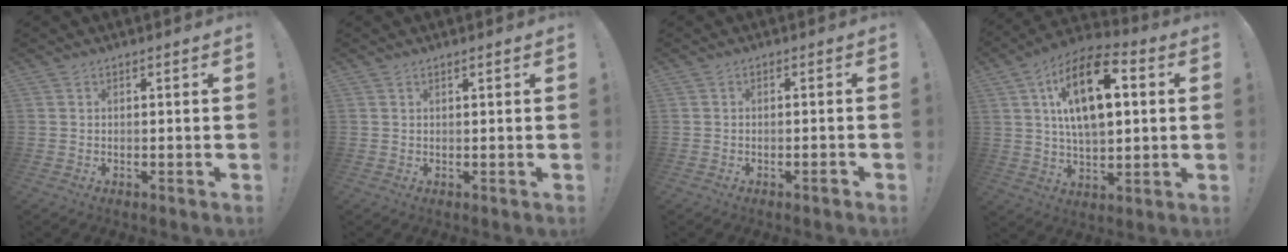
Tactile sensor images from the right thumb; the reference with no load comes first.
{"total": 0.8, "force": [0.6, -0.1, 0.5], "torque": [-0.004, -0.001, 0.008]}
{"total": 1.4, "force": [-1.0, 0.0, 1.0], "torque": [-0.014, 0.003, -0.017]}
{"total": 19.2, "force": [5.2, 10.0, 15.5], "torque": [-0.252, -0.004, 0.080]}